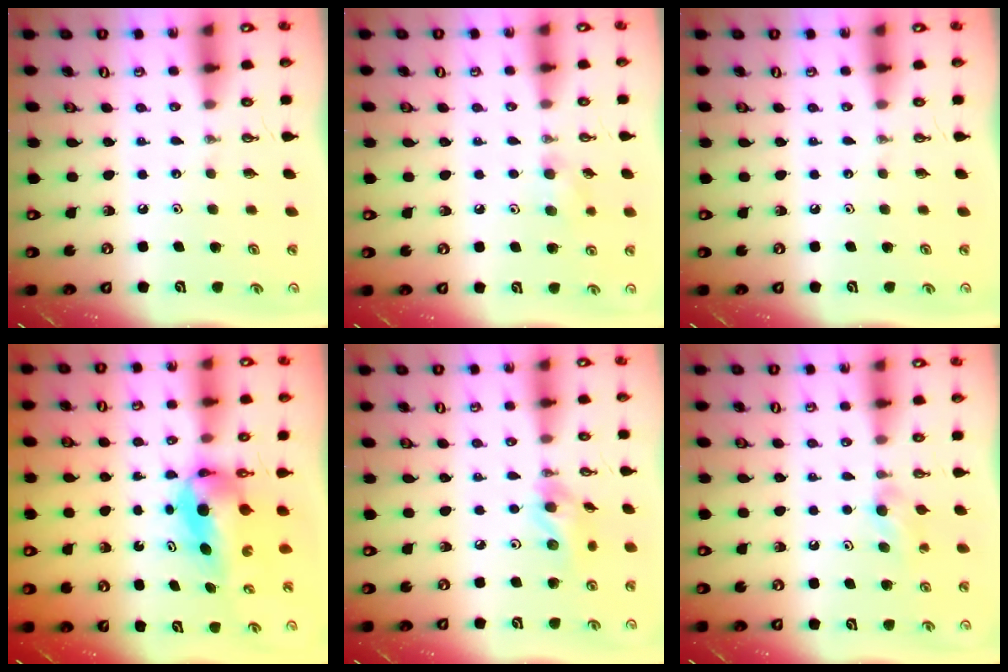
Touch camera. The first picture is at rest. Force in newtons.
{"total": 7.1, "press": 6.9, "slide": 1.7}
{"total": 0.0}
{"total": 6.4, "press": 6.0, "slide": 2.1}
{"total": 10.5, "press": 10.4, "slide": 1.1}
{"total": 4.3, "press": 4.2, "slide": 0.9}